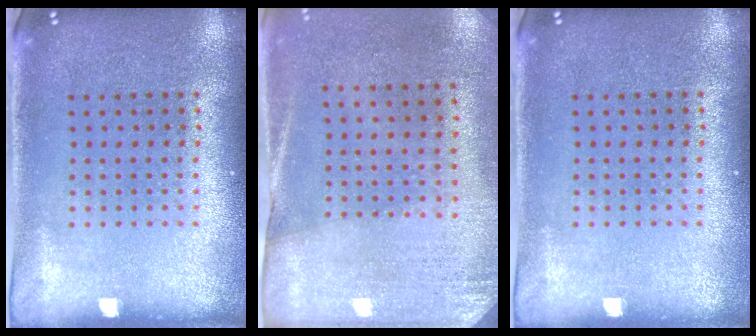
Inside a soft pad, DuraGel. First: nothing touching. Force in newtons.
{"total": 2.7, "press": 2.3, "slide": 1.4}
{"total": 0.0}